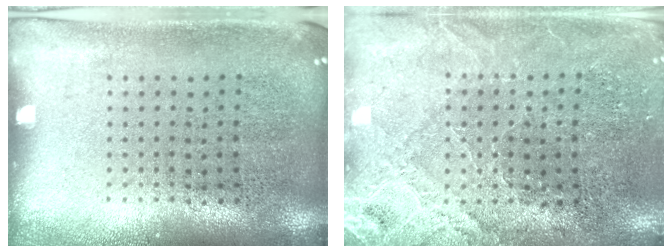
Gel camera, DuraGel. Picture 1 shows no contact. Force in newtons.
{"total": 2.8, "press": 2.8, "slide": 0.3}